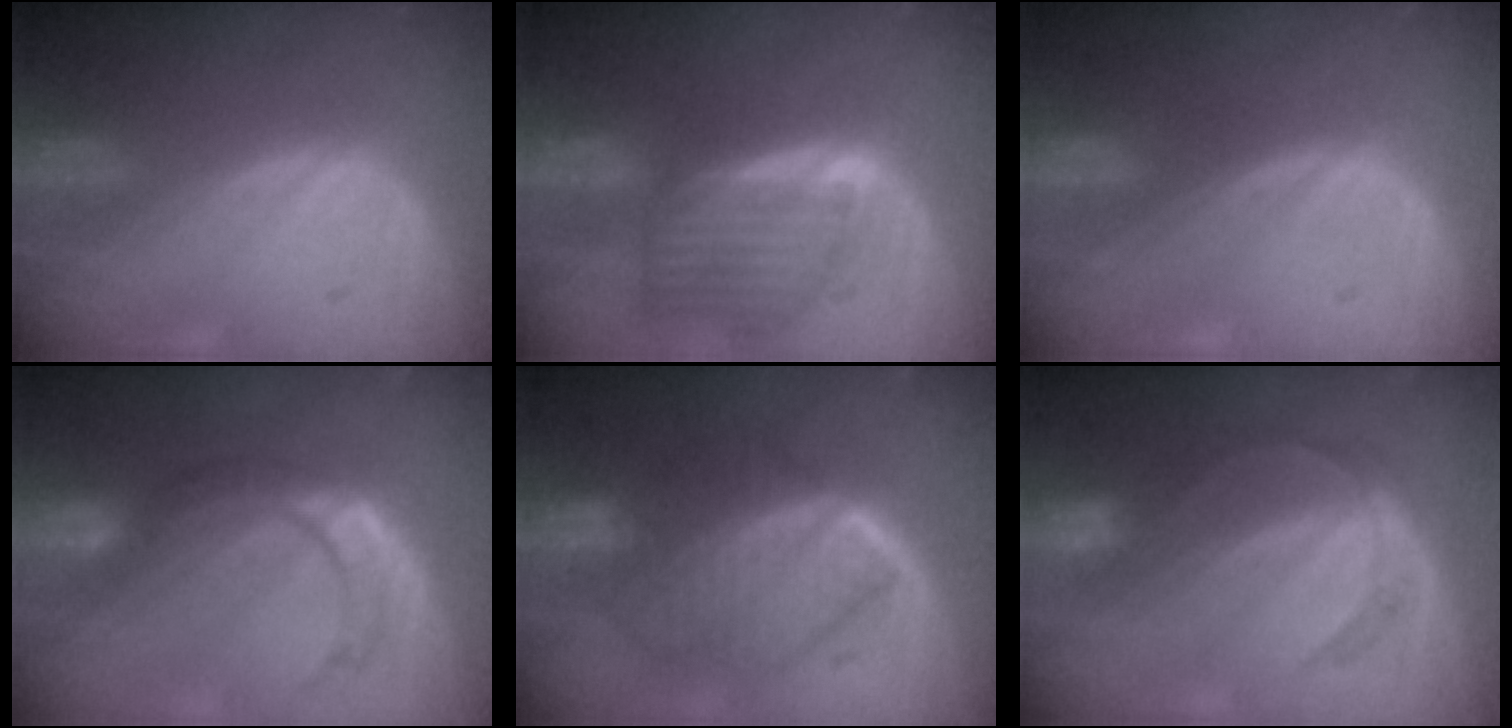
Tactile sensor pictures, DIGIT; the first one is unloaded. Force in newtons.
{"total": 7.8, "press": 7.1, "slide": 3.2}
{"total": 0.0}
{"total": 8.3, "press": 7.2, "slide": 4.2}
{"total": 10.5, "press": 10.4, "slide": 1.0}
{"total": 5.3, "press": 5.0, "slide": 1.7}